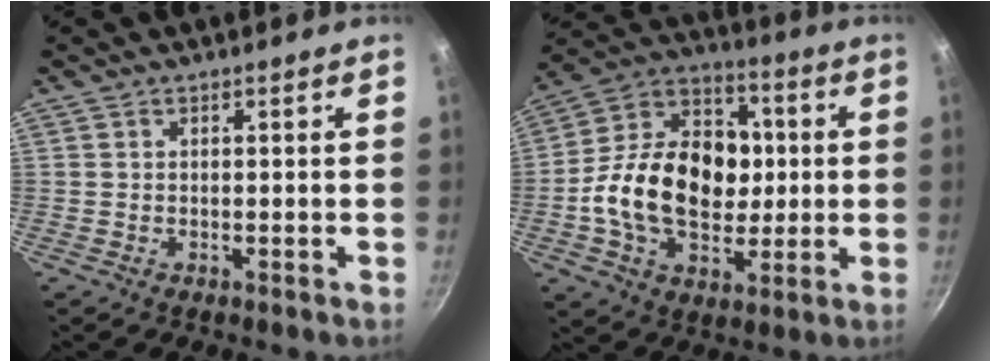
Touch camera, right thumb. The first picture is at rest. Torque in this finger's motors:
{"motor_torque": [2.01, 2.40, 0.65, -0.54, 0.30]}